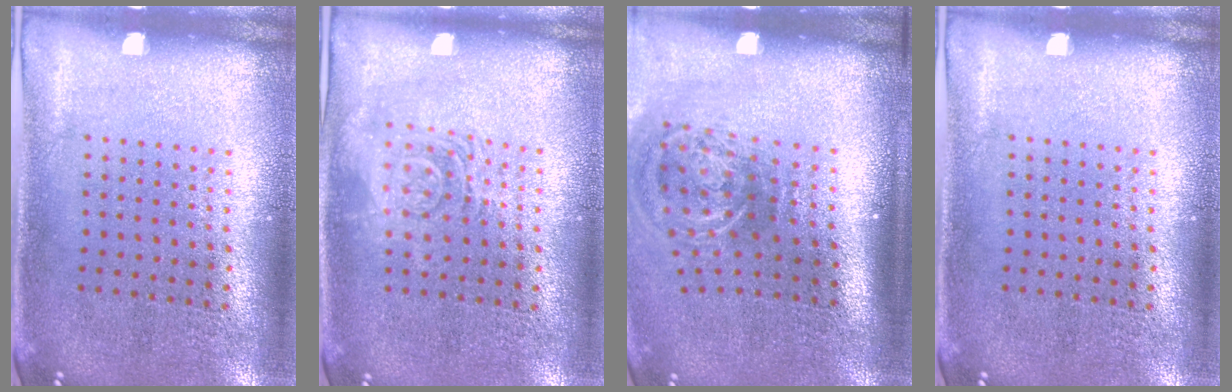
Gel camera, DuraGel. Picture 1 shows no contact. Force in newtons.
{"total": 1.6, "press": 1.6, "slide": 0.3}
{"total": 2.1, "press": 1.3, "slide": 1.7}
{"total": 0.0}